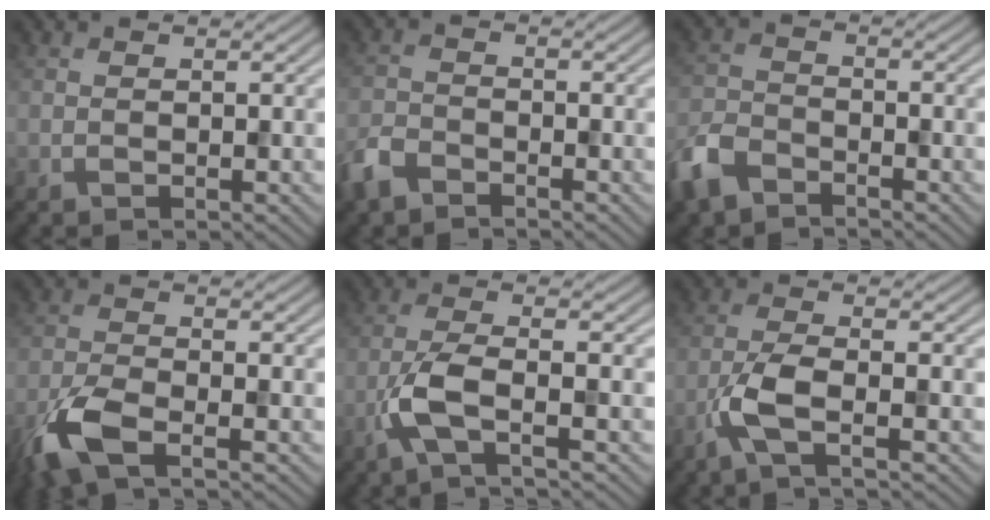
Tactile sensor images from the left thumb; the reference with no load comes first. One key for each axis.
{"total": 4.0, "fx": -3.2, "fy": 1.9, "fz": 1.6, "tx": -0.035, "ty": -0.007, "tz": -0.077}
{"total": 5.8, "fx": -4.4, "fy": 2.9, "fz": 2.5, "tx": -0.061, "ty": -0.006, "tz": -0.103}
{"total": 6.4, "fx": -3.8, "fy": 2.1, "fz": 4.8, "tx": -0.112, "ty": -0.010, "tz": -0.089}
{"total": 5.0, "fx": -2.2, "fy": 1.0, "fz": 4.4, "tx": -0.095, "ty": 0.002, "tz": -0.059}
{"total": 4.7, "fx": -2.2, "fy": 1.0, "fz": 4.1, "tx": -0.090, "ty": 0.002, "tz": -0.055}